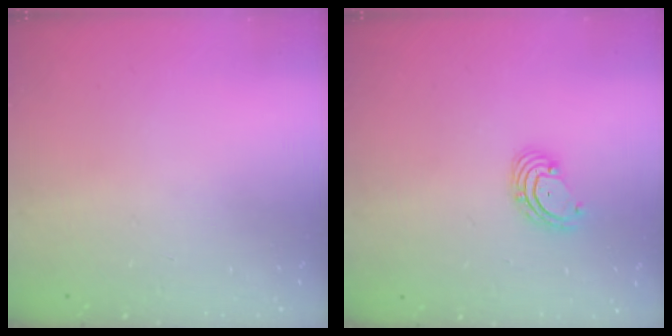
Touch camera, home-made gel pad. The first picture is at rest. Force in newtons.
{"total": 3.3, "press": 3.3, "slide": 0.5}